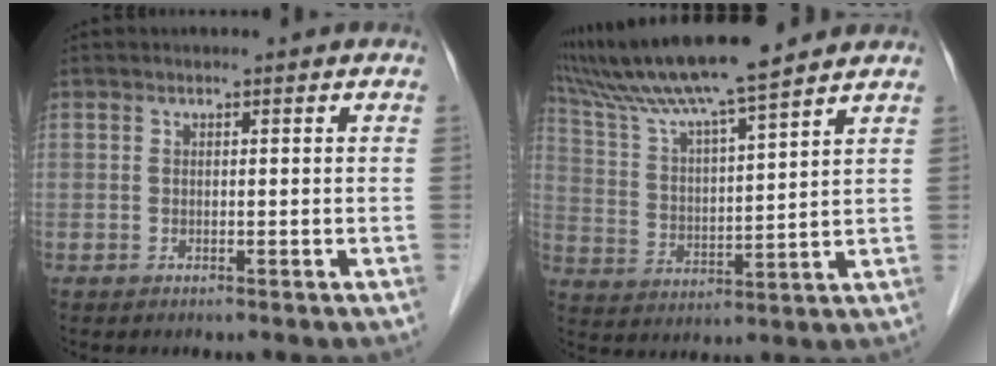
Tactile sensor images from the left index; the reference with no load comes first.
{"total": 14.4, "force": [12.5, -0.6, 7.0], "torque": [-0.138, 0.022, 0.221]}